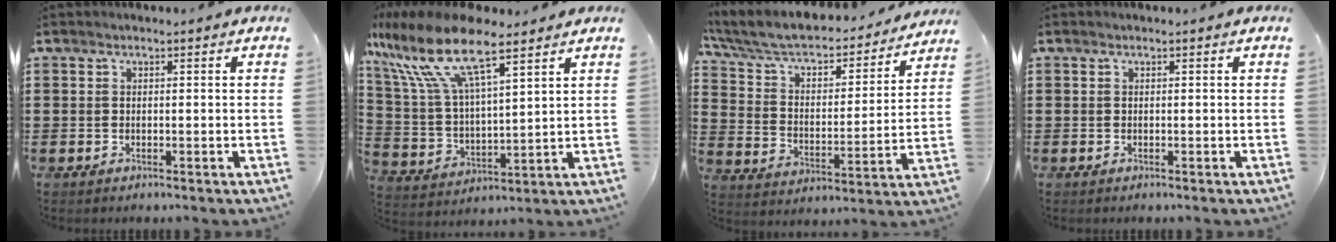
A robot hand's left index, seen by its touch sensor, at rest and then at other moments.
{"total": 13.2, "force": [9.0, 3.7, 9.0], "torque": [-0.215, -0.030, 0.154]}
{"total": 6.7, "force": [5.8, 2.0, 2.9], "torque": [-0.082, -0.045, 0.095]}
{"total": 0.0}